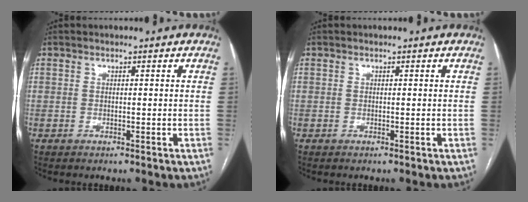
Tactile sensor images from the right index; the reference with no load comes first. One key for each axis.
{"total": 0.0}